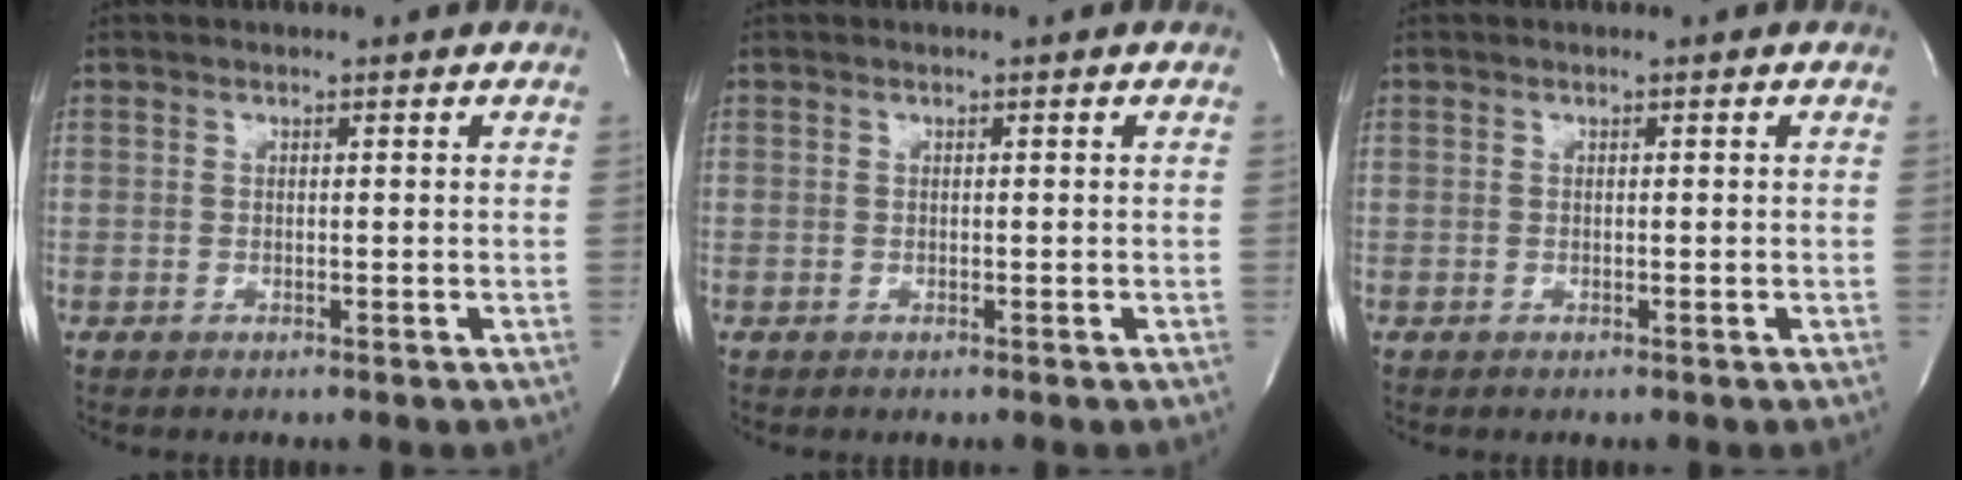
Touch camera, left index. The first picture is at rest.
{"total": 0.0}
{"total": 0.0}